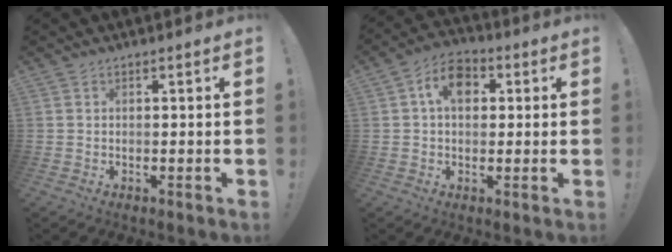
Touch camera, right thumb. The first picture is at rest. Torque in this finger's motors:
{"motor_torque": [0.05, -0.01, 0.04, 0.00, 0.01]}